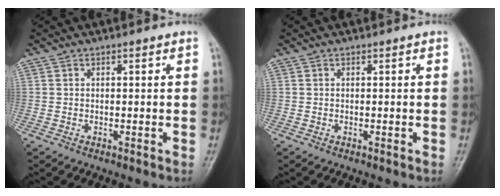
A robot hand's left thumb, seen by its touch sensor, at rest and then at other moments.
{"total": 0.0}